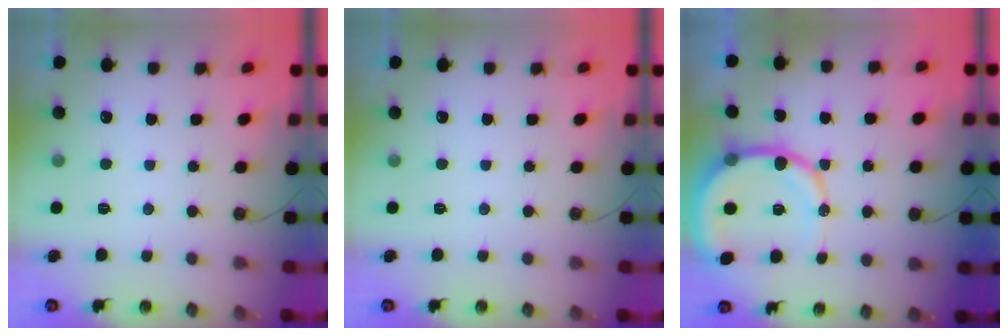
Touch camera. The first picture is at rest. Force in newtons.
{"total": 0.0}
{"total": 12.1, "press": 12.0, "slide": 1.7}